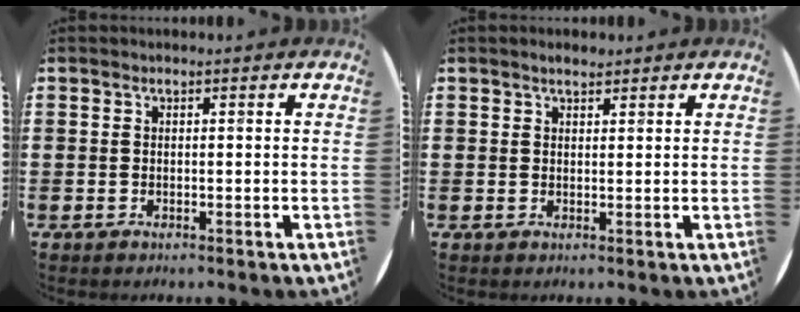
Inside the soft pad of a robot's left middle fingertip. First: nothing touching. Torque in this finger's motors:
{"motor_torque": [0.34, -0.30, 0.00, 0.04]}